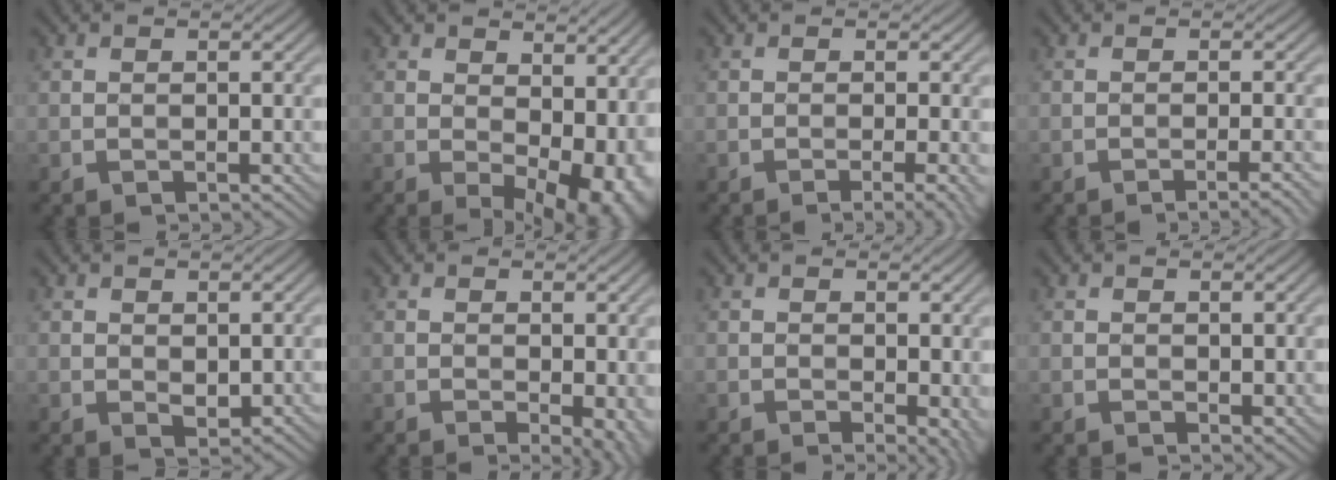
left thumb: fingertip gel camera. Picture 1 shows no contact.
{"total": 12.9, "force": [-0.2, 7.4, 10.6], "torque": [-0.121, -0.021, 0.035]}
{"total": 3.3, "force": [-1.2, 0.6, 3.0], "torque": [-0.038, 0.007, -0.025]}
{"total": 2.7, "force": [-1.4, 0.4, 2.2], "torque": [-0.028, 0.009, -0.030]}
{"total": 1.6, "force": [0.5, 0.9, 1.1], "torque": [-0.022, -0.004, 0.014]}
{"total": 3.4, "force": [-0.3, 1.3, 3.1], "torque": [-0.037, -0.004, -0.003]}
{"total": 3.1, "force": [-0.2, 1.5, 2.8], "torque": [-0.031, -0.003, -0.001]}
{"total": 1.1, "force": [0.6, 0.6, 0.7], "torque": [-0.009, -0.003, 0.015]}